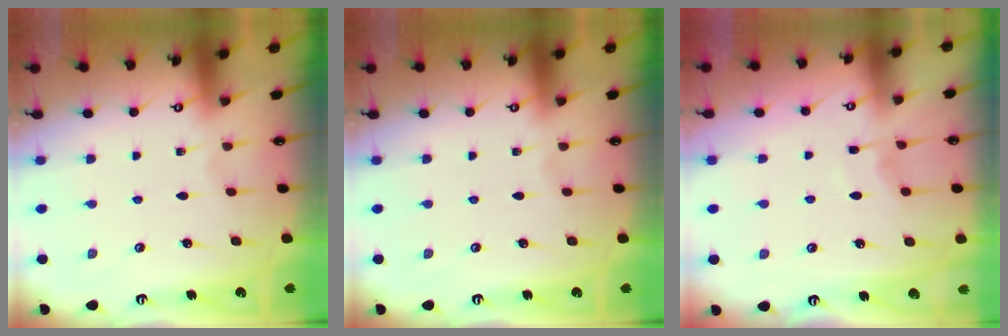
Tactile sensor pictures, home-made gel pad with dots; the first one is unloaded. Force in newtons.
{"total": 0.0}
{"total": 3.8, "press": 3.8, "slide": 0.5}